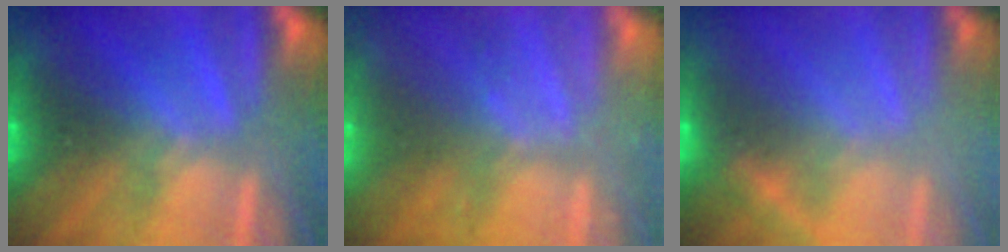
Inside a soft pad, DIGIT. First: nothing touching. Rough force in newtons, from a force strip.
{"total": 2.3}
{"total": 2.4}